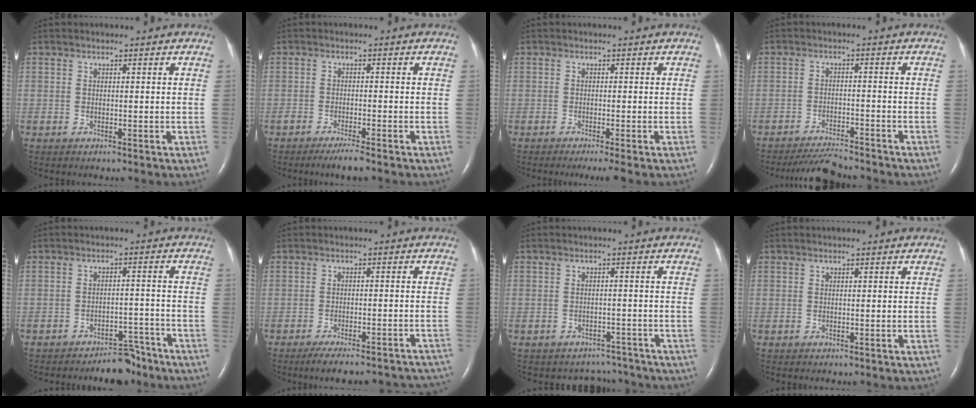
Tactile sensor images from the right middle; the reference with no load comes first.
{"total": 3.4, "force": [-2.6, 0.0, 2.1], "torque": [-0.040, -0.007, -0.047]}
{"total": 2.8, "force": [-2.1, -0.3, 1.9], "torque": [-0.027, -0.010, -0.032]}
{"total": 5.5, "force": [-5.3, 0.2, 1.3], "torque": [-0.026, -0.017, -0.092]}
{"total": 5.4, "force": [-5.0, 1.9, 1.1], "torque": [-0.006, 0.008, -0.074]}
{"total": 16.8, "force": [-15.2, 3.5, 6.2], "torque": [-0.066, 0.007, -0.181]}
{"total": 5.6, "force": [-4.9, 2.4, -0.7], "torque": [0.012, 0.022, -0.056]}
{"total": 0.0}